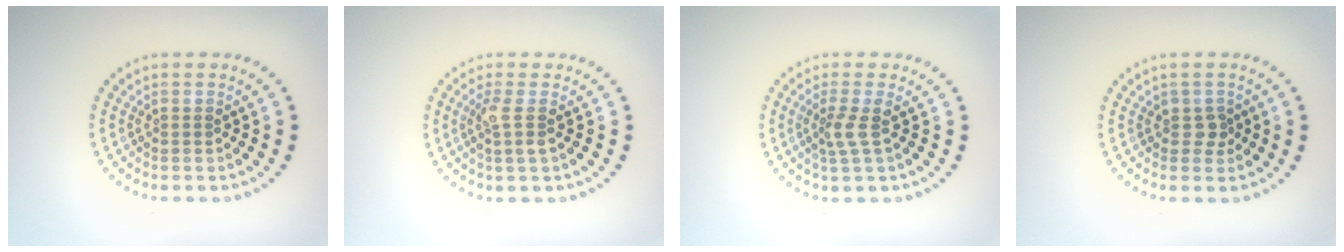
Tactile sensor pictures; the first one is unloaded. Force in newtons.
{"total": 1.9, "press": 1.5, "slide": 1.1}
{"total": 2.0, "press": 1.4, "slide": 1.4}
{"total": 1.3, "press": 1.1, "slide": 0.6}